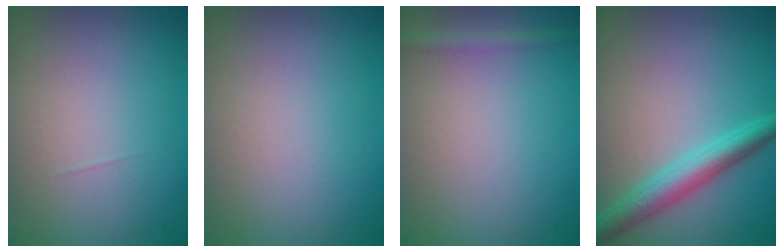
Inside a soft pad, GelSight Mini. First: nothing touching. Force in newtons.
{"total": 0.0}
{"total": 1.3, "press": 1.3, "slide": 0.1}
{"total": 4.2, "press": 4.2, "slide": 0.1}